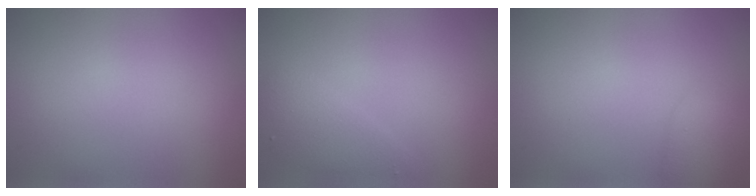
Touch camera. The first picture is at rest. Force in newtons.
{"total": 2.0, "press": 2.0, "slide": 0.1}
{"total": 1.6, "press": 1.6, "slide": 0.1}